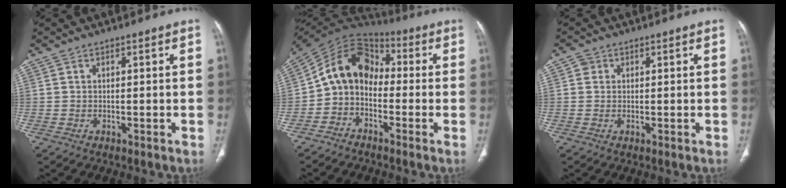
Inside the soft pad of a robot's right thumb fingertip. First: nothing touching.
{"total": 11.6, "force": [-1.9, 9.0, 7.1], "torque": [-0.106, 0.067, -0.054]}
{"total": 1.2, "force": [0.3, 1.2, 0.3], "torque": [0.004, 0.001, 0.001]}